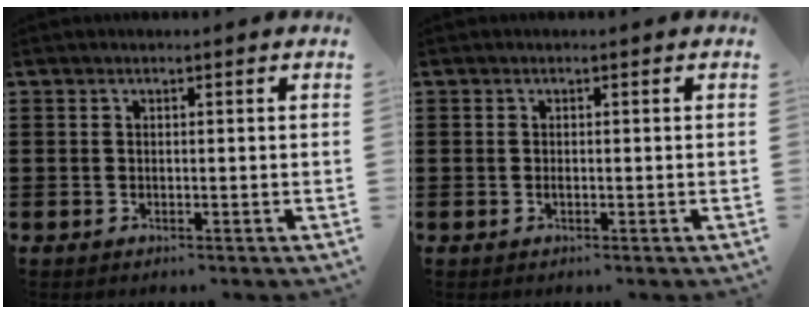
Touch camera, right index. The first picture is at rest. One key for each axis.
{"total": 0.8, "fx": -0.2, "fy": 0.1, "fz": 0.8, "tx": -0.016, "ty": -0.006, "tz": -0.002}